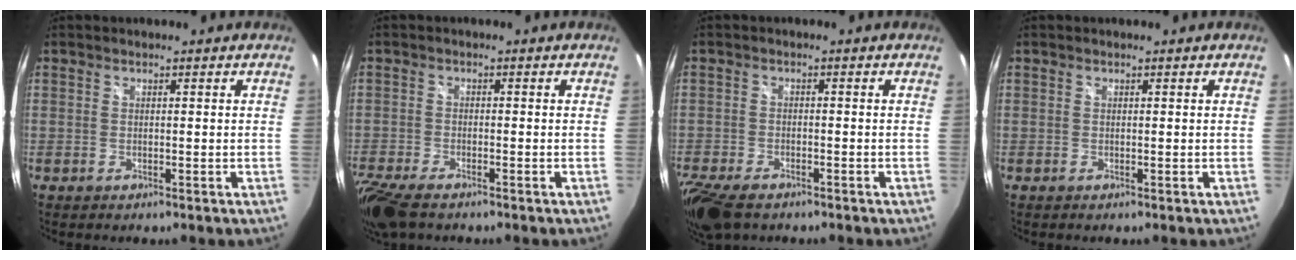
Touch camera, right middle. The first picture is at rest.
{"total": 9.2, "force": [-7.0, 3.0, 5.1], "torque": [-0.137, -0.042, -0.135]}
{"total": 9.7, "force": [-7.2, 4.3, 5.0], "torque": [-0.137, -0.037, -0.135]}
{"total": 0.0}